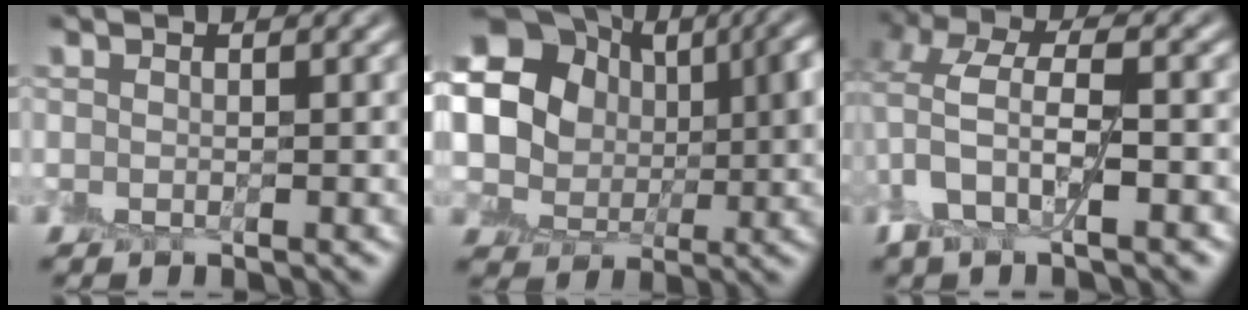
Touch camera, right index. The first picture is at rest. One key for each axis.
{"total": 19.3, "fx": 6.0, "fy": 16.0, "fz": 9.1, "tx": -0.169, "ty": 0.018, "tz": 0.084}
{"total": 5.7, "fx": -0.3, "fy": 2.7, "fz": 5.0, "tx": -0.105, "ty": 0.014, "tz": -0.009}